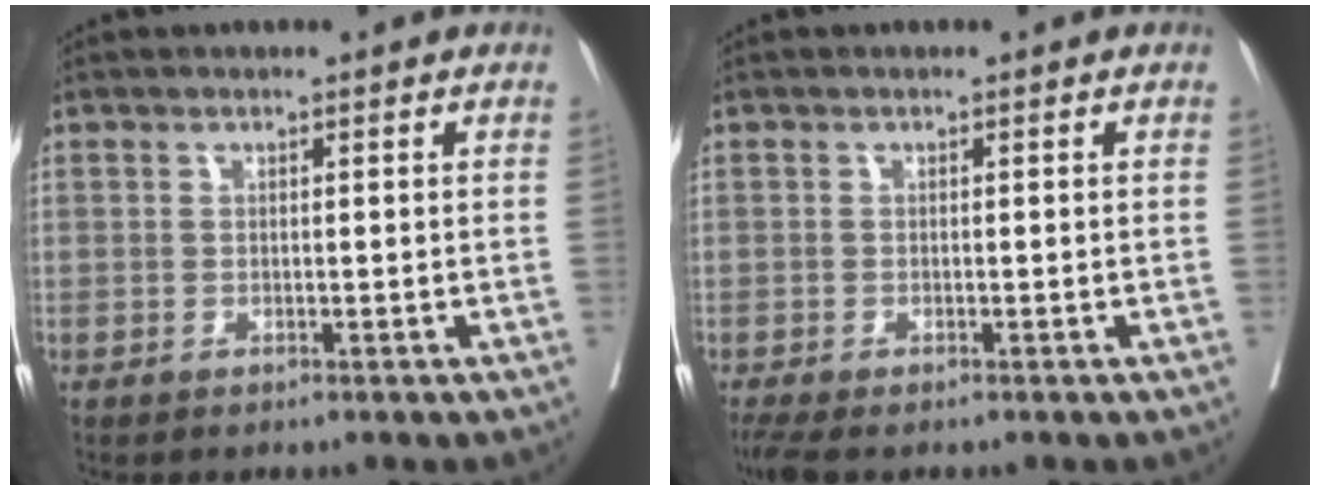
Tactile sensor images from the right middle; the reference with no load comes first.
{"total": 3.1, "force": [-2.5, 0.7, 1.7], "torque": [-0.033, -0.012, -0.043]}